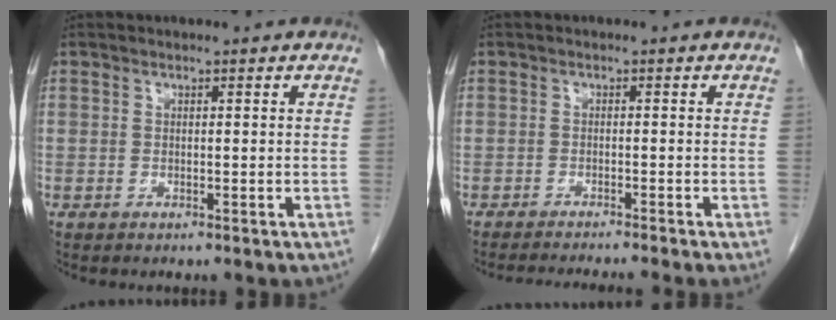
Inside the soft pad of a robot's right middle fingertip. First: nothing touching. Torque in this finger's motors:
{"motor_torque": [1.12, -1.02, 0.08, 0.05]}